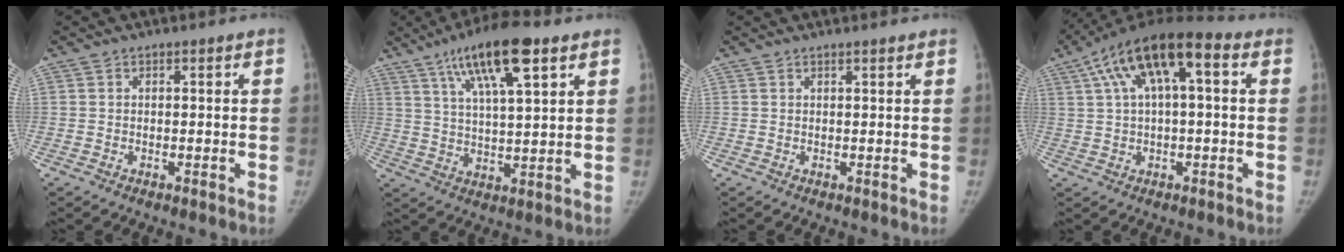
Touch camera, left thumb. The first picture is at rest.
{"total": 14.3, "force": [7.6, 3.8, 11.5], "torque": [-0.183, -0.017, 0.134]}
{"total": 1.4, "force": [1.3, 0.1, 0.6], "torque": [-0.001, 0.005, 0.020]}
{"total": 15.0, "force": [4.6, 5.8, 13.0], "torque": [-0.224, 0.036, 0.071]}